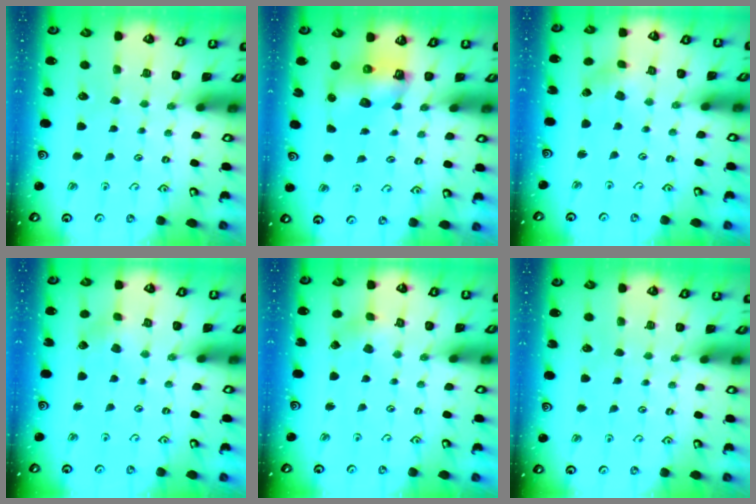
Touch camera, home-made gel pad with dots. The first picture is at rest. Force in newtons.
{"total": 7.3, "press": 7.2, "slide": 0.8}
{"total": 2.6, "press": 2.6, "slide": 0.5}
{"total": 2.7, "press": 2.7, "slide": 0.4}
{"total": 2.2, "press": 2.2, "slide": 0.3}
{"total": 0.0}